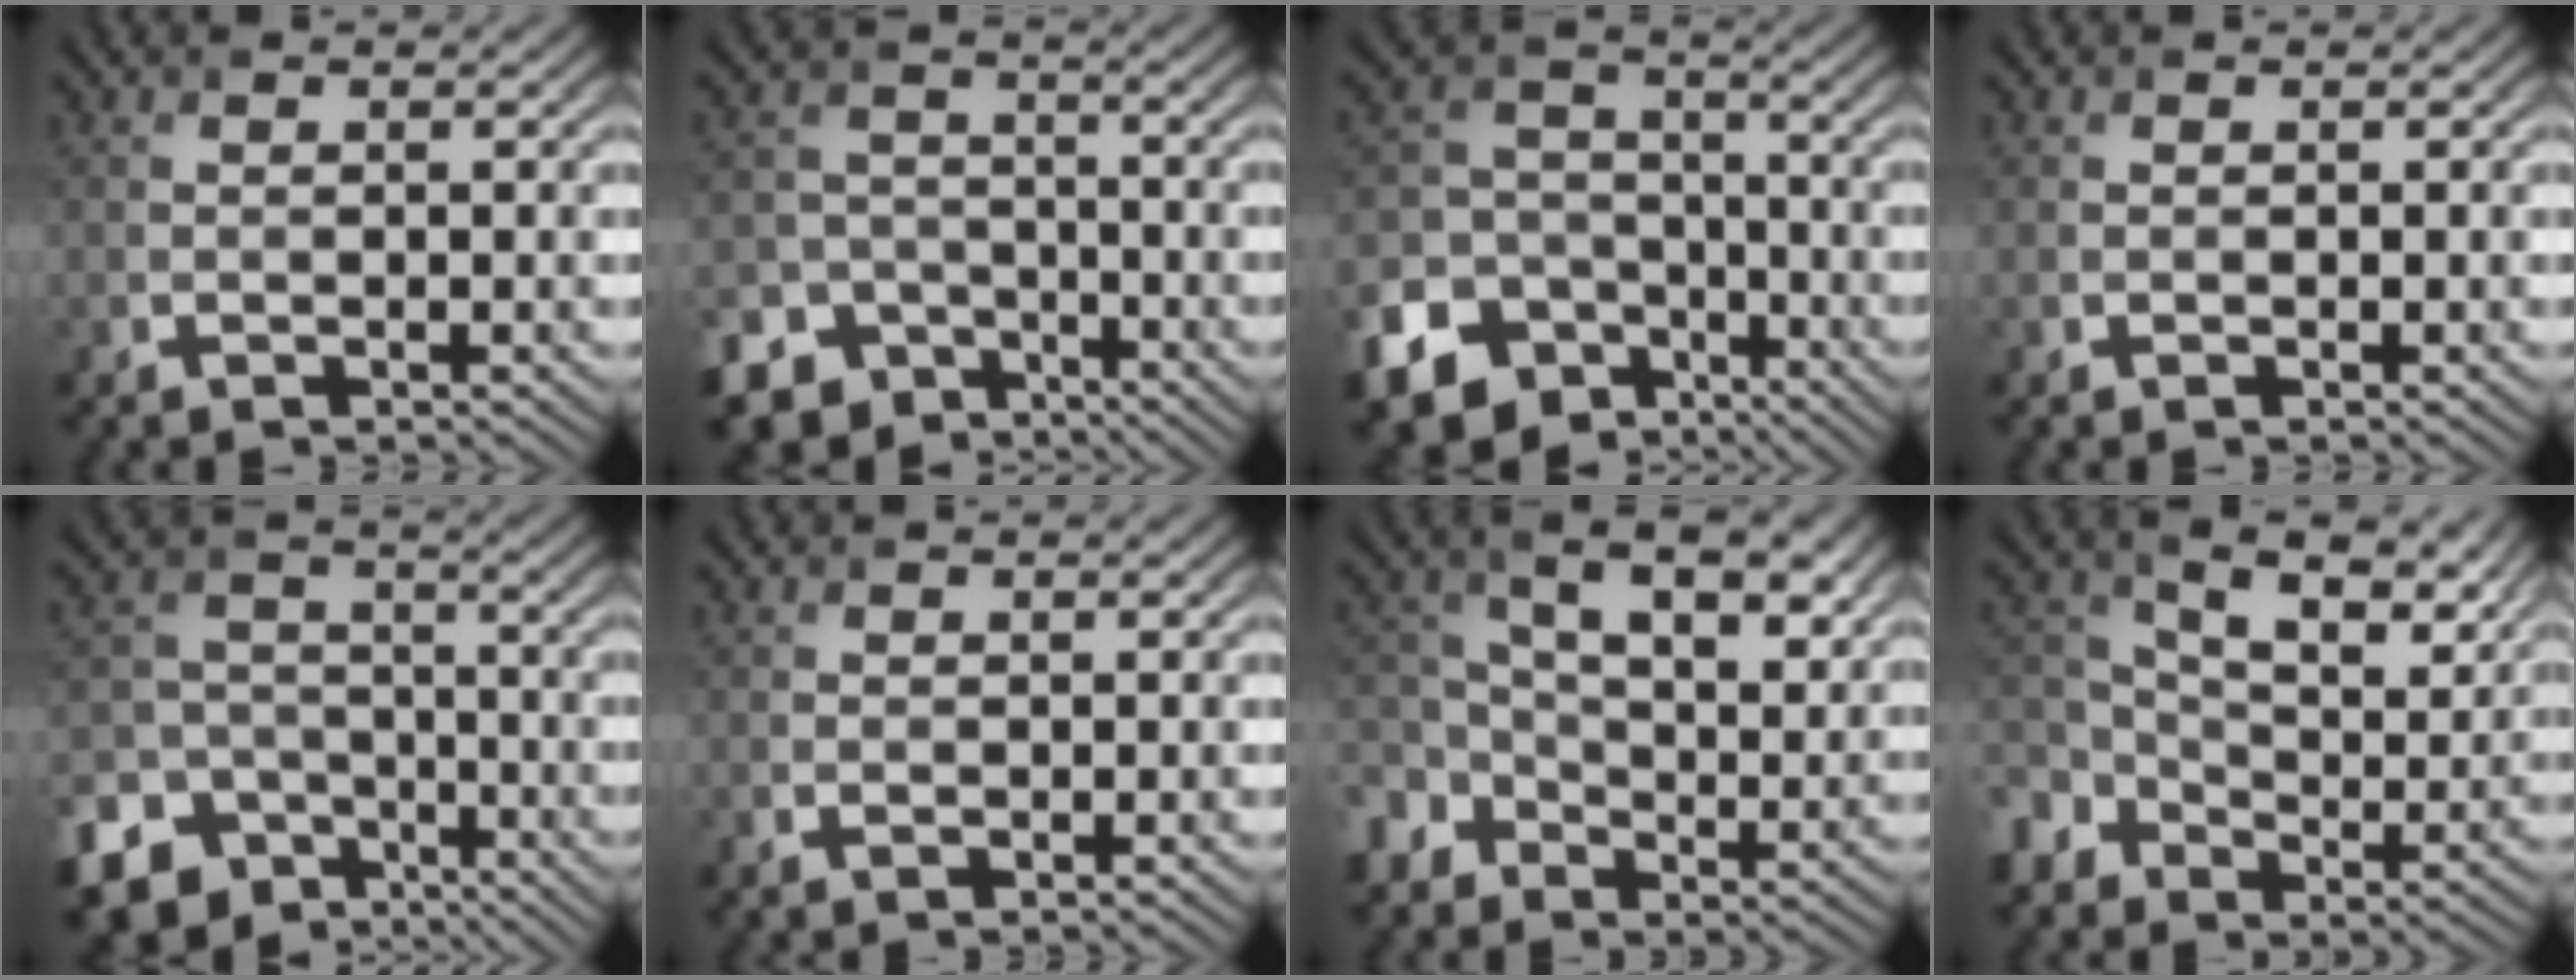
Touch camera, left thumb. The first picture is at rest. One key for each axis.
{"total": 10.3, "fx": -7.0, "fy": 7.1, "fz": 2.5, "tx": -0.075, "ty": -0.030, "tz": -0.124}
{"total": 14.4, "fx": -7.7, "fy": 10.7, "fz": 5.6, "tx": -0.172, "ty": -0.045, "tz": -0.136}
{"total": 0.0}
{"total": 12.8, "fx": -7.7, "fy": 9.4, "fz": 3.9, "tx": -0.126, "ty": -0.050, "tz": -0.129}
{"total": 0.6, "fx": 0.1, "fy": 0.4, "fz": 0.4, "tx": -0.008, "ty": -0.003, "tz": 0.003}
{"total": 9.7, "fx": 0.5, "fy": 6.6, "fz": 7.1, "tx": -0.137, "ty": 0.001, "tz": -0.002}
{"total": 10.3, "fx": 1.9, "fy": 7.5, "fz": 6.8, "tx": -0.144, "ty": -0.010, "tz": 0.030}